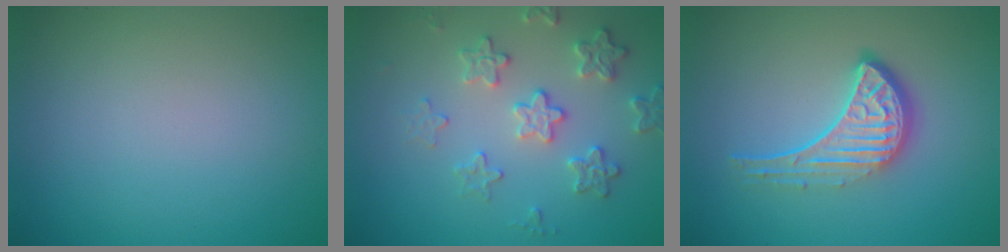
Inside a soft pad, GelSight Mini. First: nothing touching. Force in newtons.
{"total": 3.3, "press": 3.2, "slide": 0.8}
{"total": 4.6, "press": 3.3, "slide": 3.2}